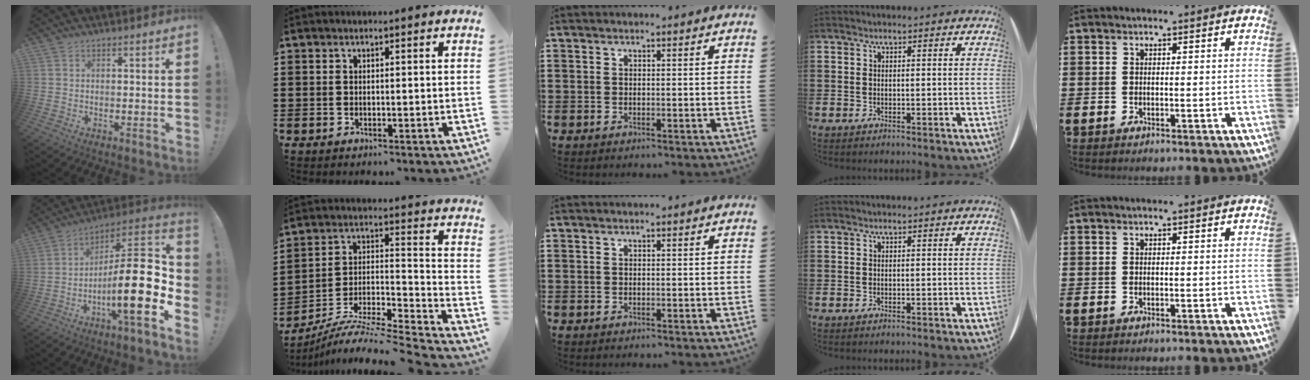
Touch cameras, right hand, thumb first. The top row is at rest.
{"thumb": {"total": 21.8, "force": [-4.5, 4.8, 20.8], "torque": [-0.353, 0.021, -0.075]}, "index": {"total": 8.0, "force": [-7.3, 0.1, 3.1], "torque": [-0.052, -0.002, -0.151]}}